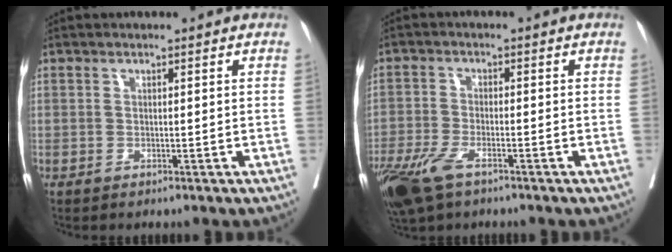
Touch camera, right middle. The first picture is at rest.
{"total": 9.1, "force": [-5.9, 3.4, 6.0], "torque": [-0.124, -0.018, -0.110]}